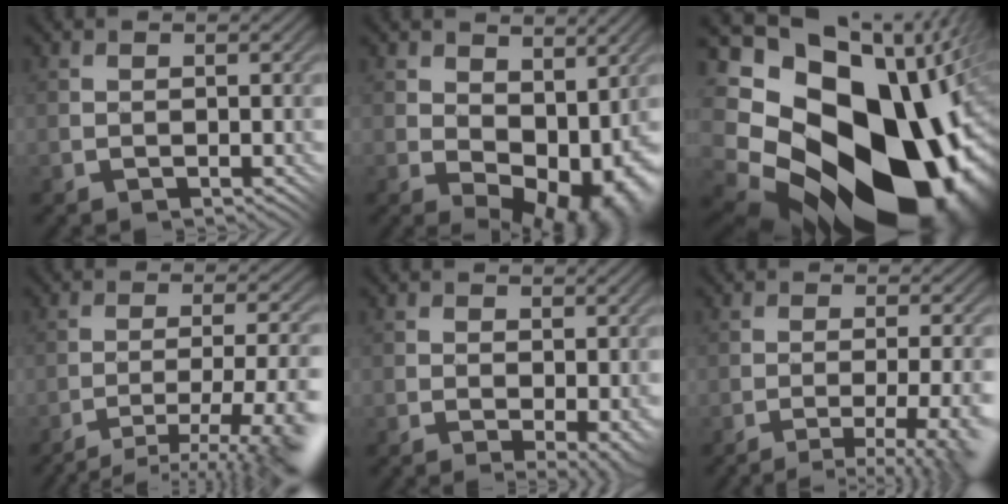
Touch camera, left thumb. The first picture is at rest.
{"total": 8.5, "force": [1.1, 5.1, 6.6], "torque": [-0.108, -0.020, 0.030]}
{"total": 22.0, "force": [-1.1, 15.9, 15.2], "torque": [-0.284, -0.070, -0.021]}
{"total": 11.6, "force": [-8.7, 1.3, 7.5], "torque": [-0.119, 0.005, -0.115]}
{"total": 3.2, "force": [-1.4, 1.7, 2.3], "torque": [-0.028, 0.002, -0.013]}
{"total": 9.7, "force": [-6.2, 1.8, 7.2], "torque": [-0.083, 0.005, -0.062]}